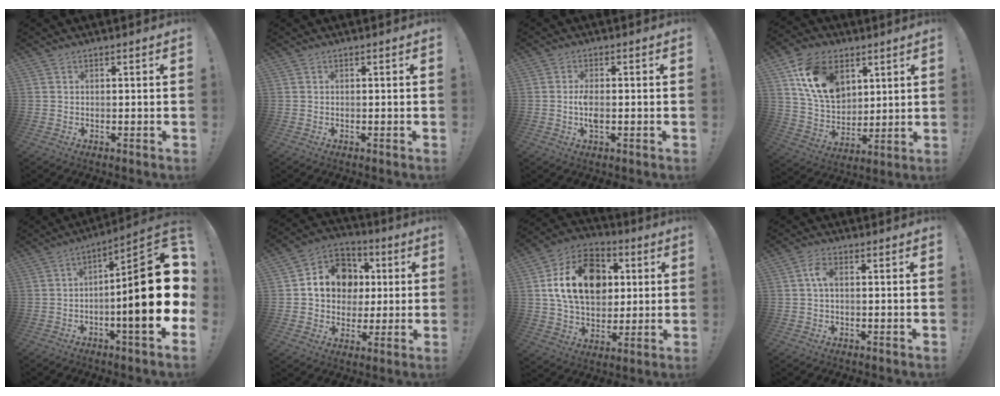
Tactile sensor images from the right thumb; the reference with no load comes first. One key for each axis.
{"total": 0.0}
{"total": 4.1, "fx": -0.5, "fy": 1.5, "fz": 3.7, "tx": -0.073, "ty": -0.004, "tz": -0.014}
{"total": 17.7, "fx": 7.8, "fy": 12.2, "fz": 10.2, "tx": -0.183, "ty": -0.031, "tz": 0.149}
{"total": 22.7, "fx": -1.6, "fy": 4.4, "fz": 22.2, "tx": -0.337, "ty": 0.009, "tz": -0.028}
{"total": 14.7, "fx": 2.9, "fy": 12.6, "fz": 7.0, "tx": -0.095, "ty": 0.002, "tz": 0.068}
{"total": 19.8, "fx": 4.4, "fy": 14.3, "fz": 13.0, "tx": -0.211, "ty": 0.003, "tz": 0.084}
{"total": 4.2, "fx": 0.5, "fy": 2.2, "fz": 3.5, "tx": -0.059, "ty": 0.010, "tz": 0.007}